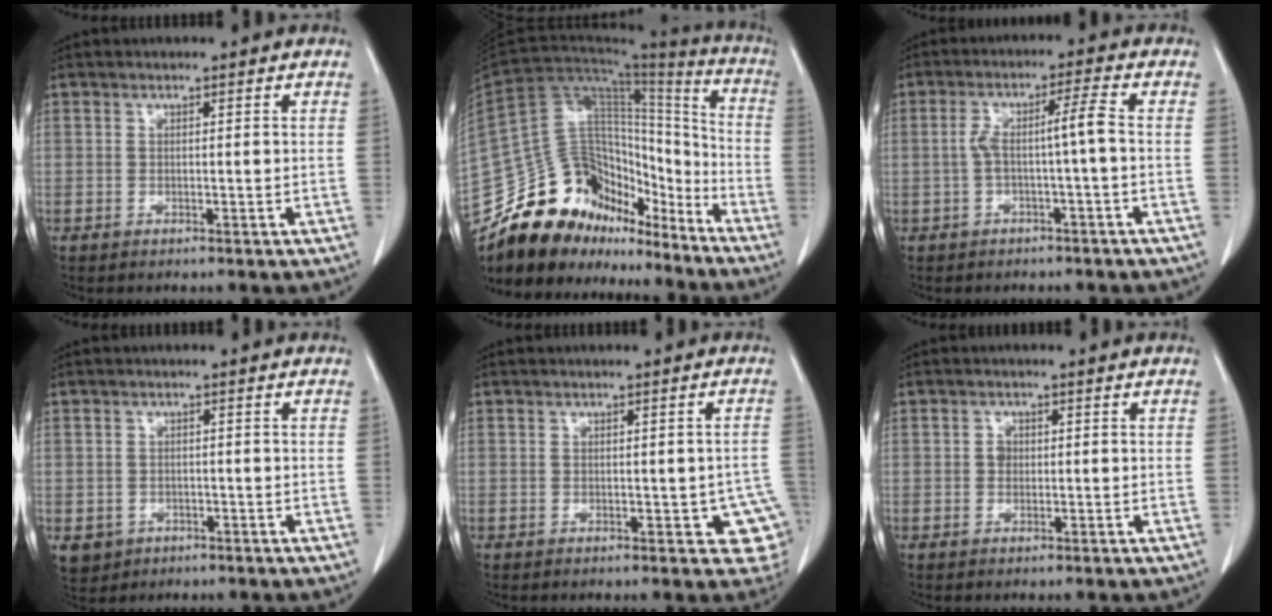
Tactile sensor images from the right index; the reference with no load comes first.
{"total": 22.2, "force": [-18.3, 9.5, 8.3], "torque": [-0.171, 0.041, -0.306]}
{"total": 5.0, "force": [-0.8, -0.3, 4.9], "torque": [-0.094, 0.025, -0.010]}
{"total": 4.0, "force": [-1.7, 3.6, 0.8], "torque": [-0.013, 0.002, -0.020]}
{"total": 6.1, "force": [-1.4, 2.6, 5.3], "torque": [-0.040, 0.008, -0.013]}
{"total": 1.3, "force": [0.0, 1.1, 0.6], "torque": [-0.011, 0.003, -0.001]}